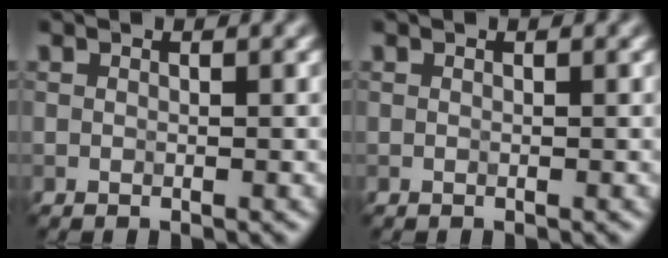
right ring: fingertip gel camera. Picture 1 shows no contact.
{"total": 0.0}